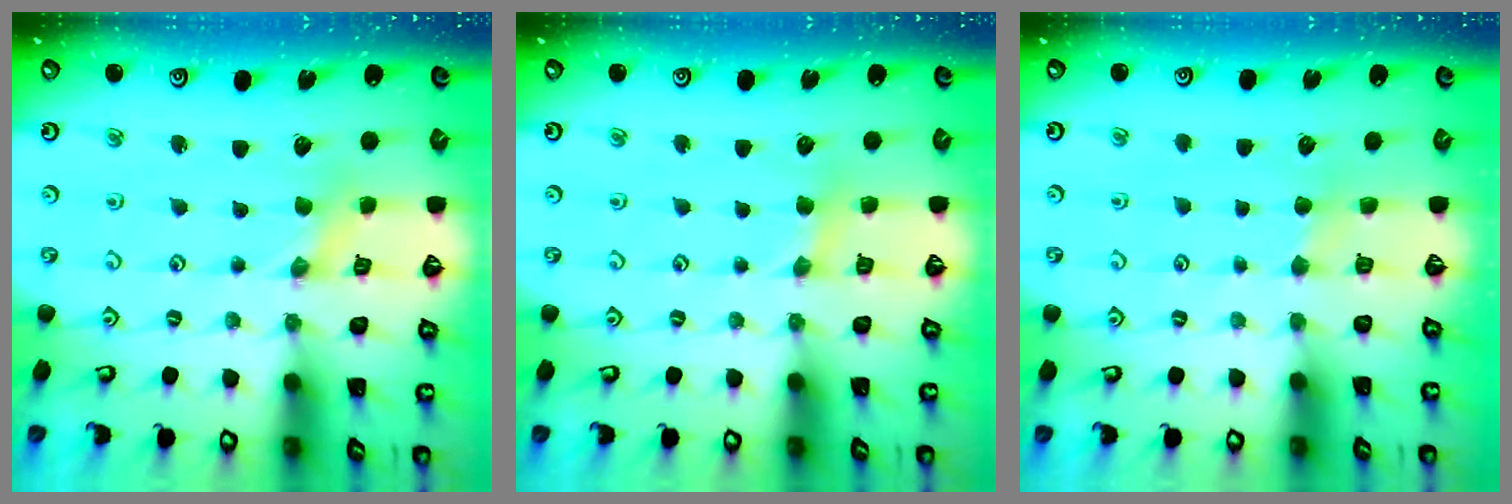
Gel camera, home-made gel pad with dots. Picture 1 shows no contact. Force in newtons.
{"total": 3.4, "press": 3.4, "slide": 0.5}
{"total": 3.0, "press": 2.9, "slide": 0.5}